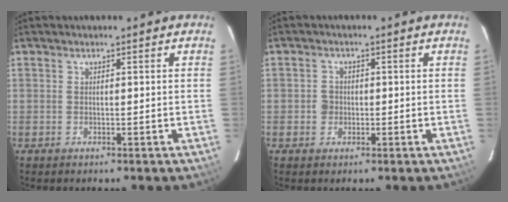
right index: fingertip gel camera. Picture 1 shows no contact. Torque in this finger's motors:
{"motor_torque": [0.11, 0.03, 0.12, 0.03]}